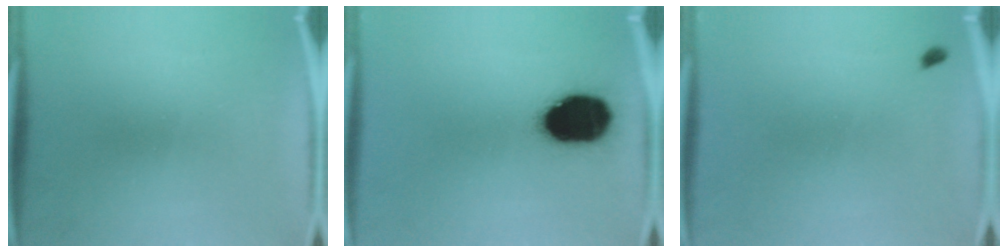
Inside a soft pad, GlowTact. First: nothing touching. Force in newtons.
{"total": 19.2}
{"total": 0.8}